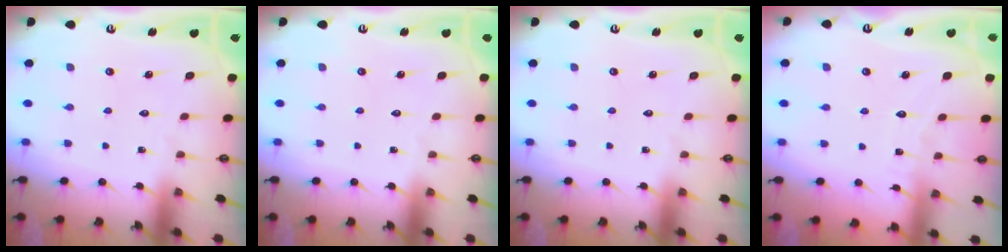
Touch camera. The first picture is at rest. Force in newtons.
{"total": 0.0}
{"total": 0.0}
{"total": 4.3, "press": 4.3, "slide": 0.1}